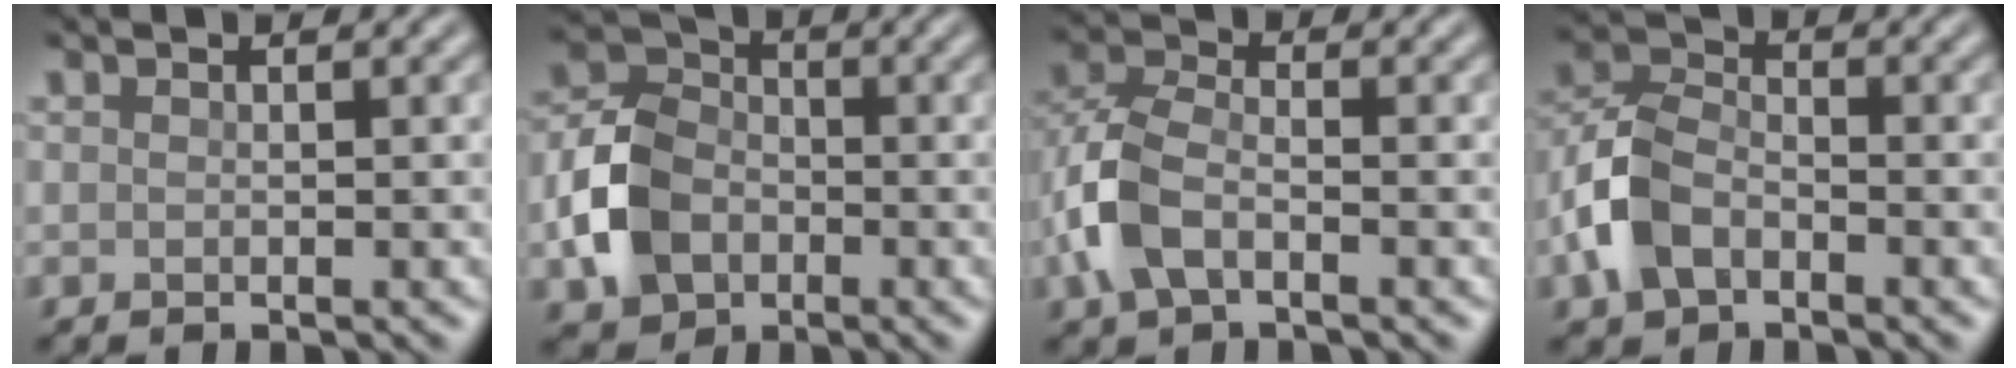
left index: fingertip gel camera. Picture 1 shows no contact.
{"total": 6.1, "force": [-2.0, 4.7, 3.4], "torque": [-0.071, 0.005, -0.051]}
{"total": 5.3, "force": [-1.8, 3.1, 3.9], "torque": [-0.098, 0.003, -0.049]}
{"total": 5.7, "force": [-2.5, 3.6, 3.6], "torque": [-0.083, 0.007, -0.061]}